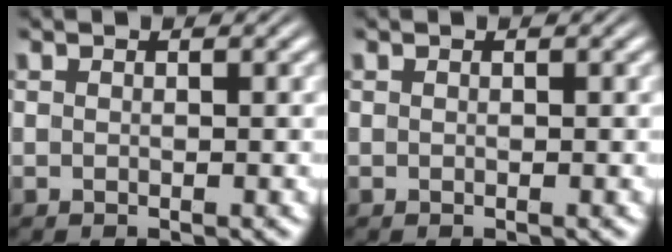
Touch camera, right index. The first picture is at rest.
{"total": 0.0}